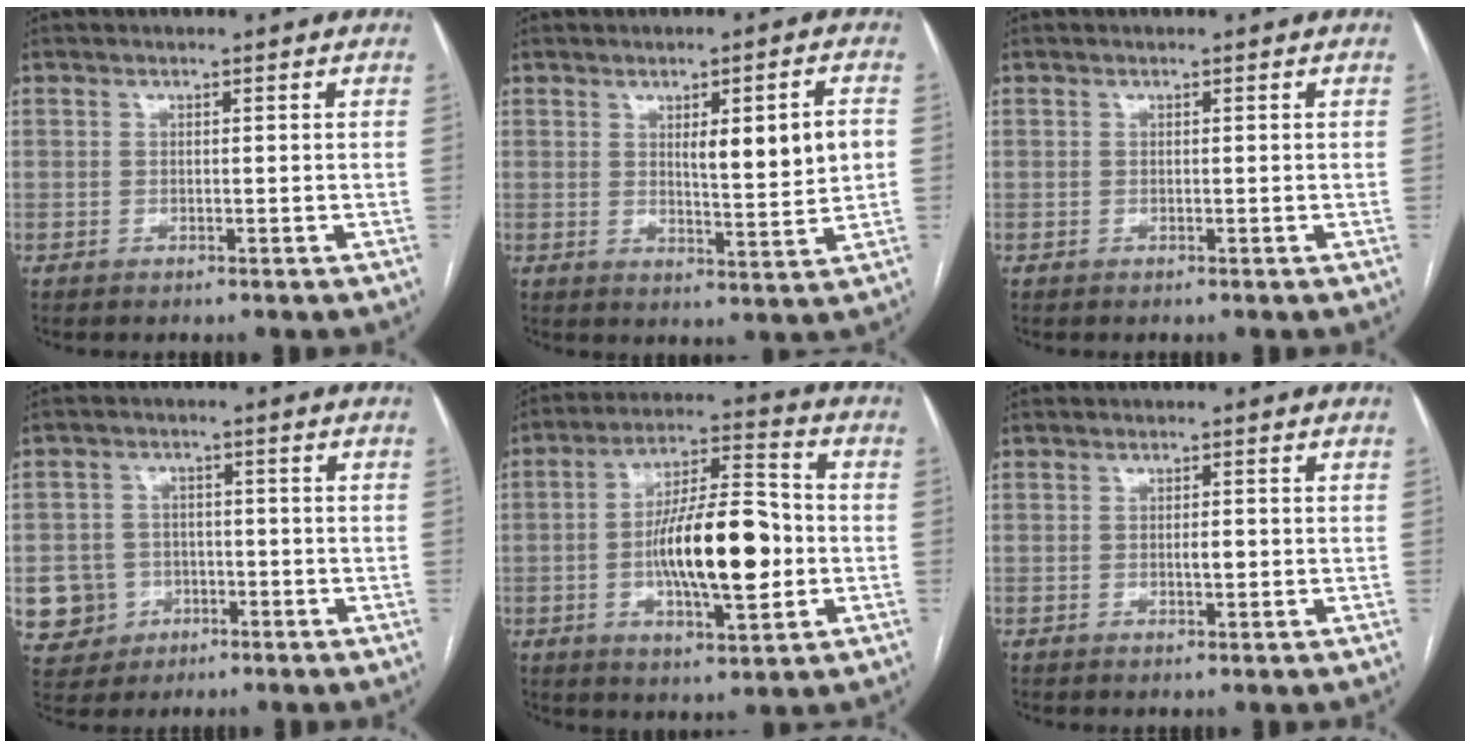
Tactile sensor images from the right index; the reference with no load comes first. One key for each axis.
{"total": 7.9, "fx": 1.4, "fy": 0.9, "fz": 7.7, "tx": -0.114, "ty": -0.004, "tz": 0.023}
{"total": 0.0}
{"total": 6.4, "fx": -1.6, "fy": 6.2, "fz": 0.8, "tx": -0.014, "ty": 0.010, "tz": -0.020}
{"total": 15.1, "fx": -2.0, "fy": 4.1, "fz": 14.4, "tx": -0.252, "ty": 0.013, "tz": -0.032}
{"total": 1.2, "fx": -0.1, "fy": 0.3, "fz": 1.1, "tx": -0.018, "ty": 0.000, "tz": -0.001}